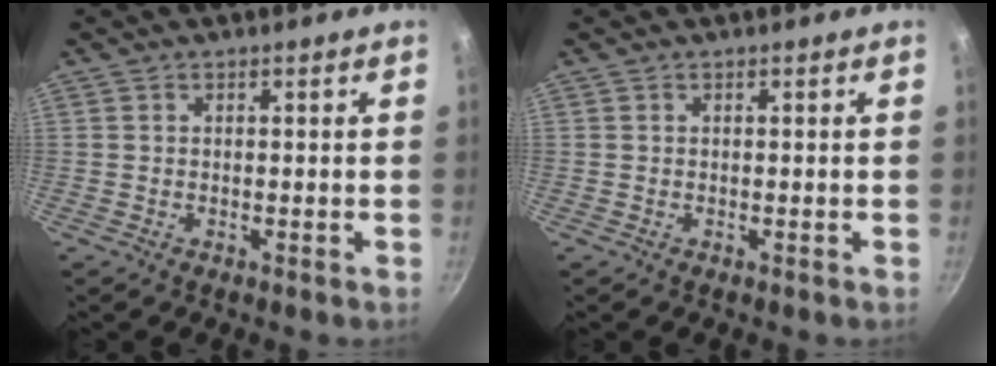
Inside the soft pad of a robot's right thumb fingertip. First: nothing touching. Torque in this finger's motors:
{"motor_torque": [-0.15, 0.15, -0.03, -0.18, 0.00]}